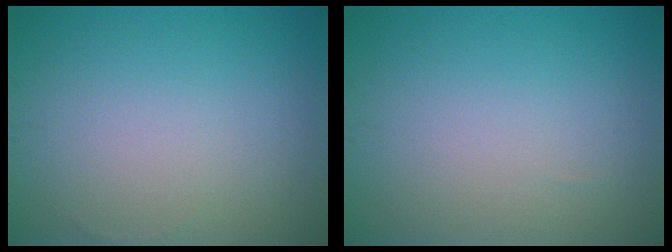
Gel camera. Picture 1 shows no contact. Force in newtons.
{"total": 0.0}